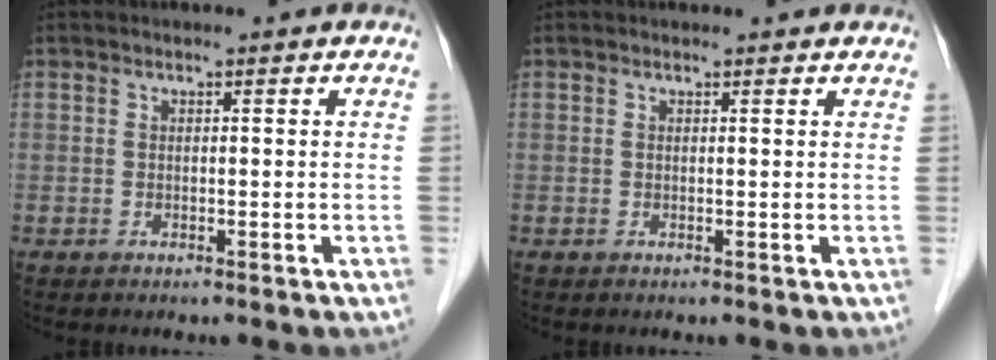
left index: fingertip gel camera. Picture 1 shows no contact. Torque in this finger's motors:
{"motor_torque": [0.27, -0.13, 0.00, 0.01]}